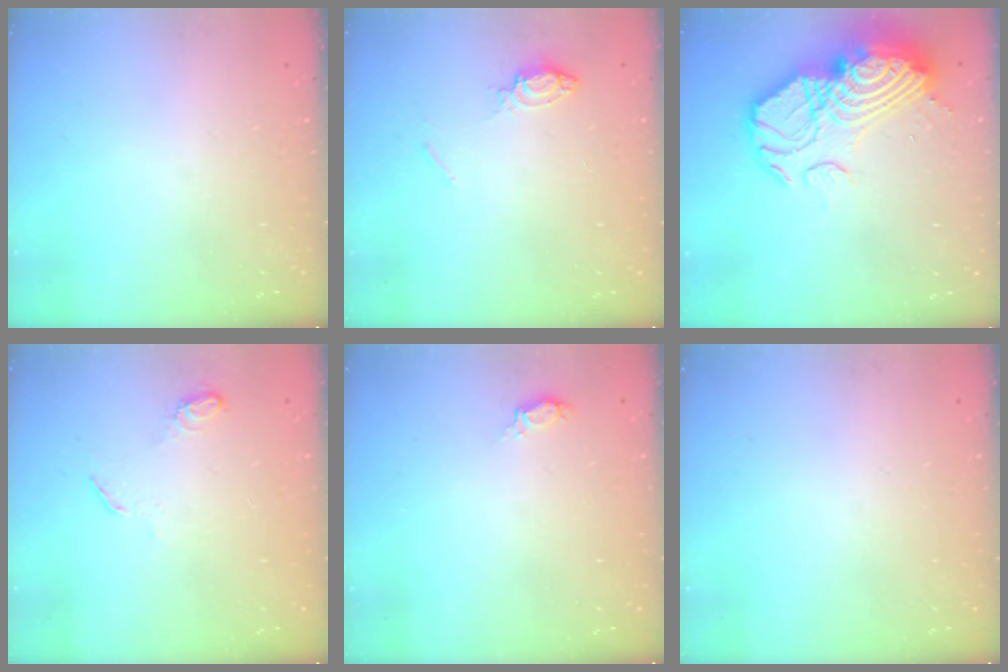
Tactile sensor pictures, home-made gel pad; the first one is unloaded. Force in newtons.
{"total": 7.6, "press": 7.6, "slide": 0.8}
{"total": 22.8, "press": 22.6, "slide": 2.8}
{"total": 5.1, "press": 5.1, "slide": 0.5}
{"total": 4.2, "press": 3.9, "slide": 1.5}
{"total": 0.0}